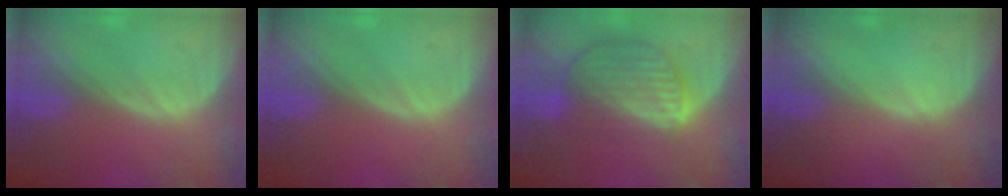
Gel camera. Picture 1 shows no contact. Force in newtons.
{"total": 0.0}
{"total": 8.9, "press": 7.7, "slide": 4.4}
{"total": 0.6, "press": 0.1, "slide": 0.6}